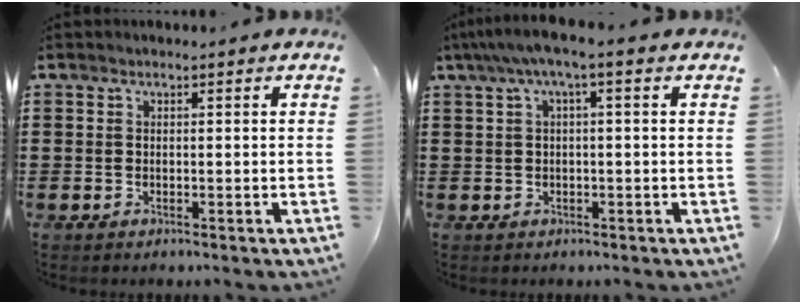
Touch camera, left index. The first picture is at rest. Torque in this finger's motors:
{"motor_torque": [1.17, 0.97, 0.47, 0.15]}